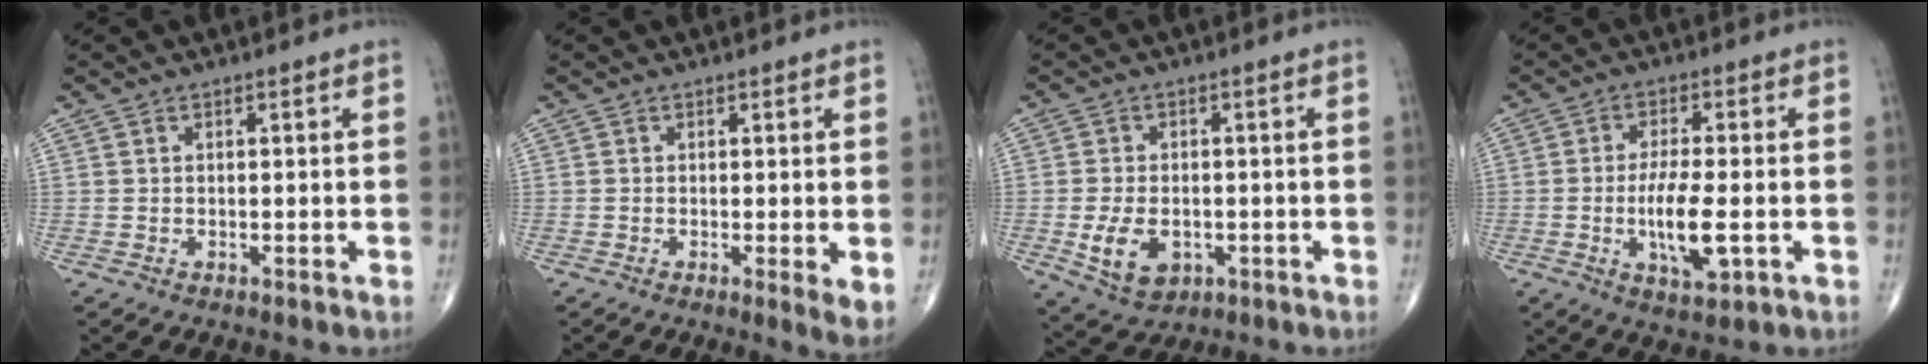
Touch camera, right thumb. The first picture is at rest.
{"total": 3.3, "force": [-0.3, 0.6, 3.2], "torque": [-0.051, -0.012, -0.010]}
{"total": 8.1, "force": [-2.0, 5.3, 5.7], "torque": [-0.091, 0.000, -0.024]}
{"total": 8.8, "force": [-1.9, 2.6, 8.2], "torque": [-0.151, -0.004, -0.031]}